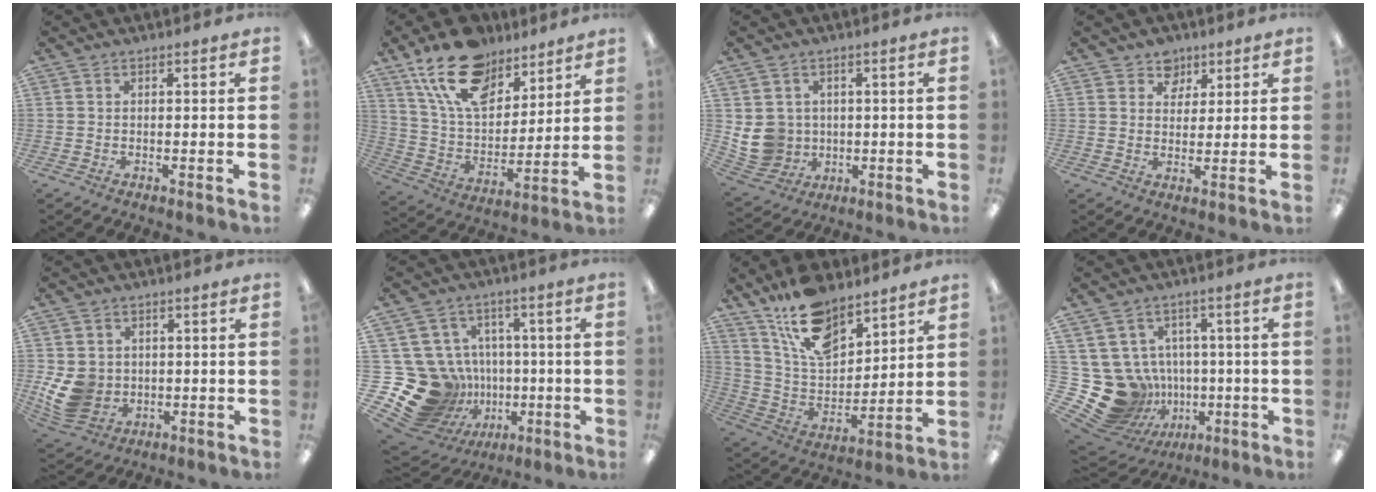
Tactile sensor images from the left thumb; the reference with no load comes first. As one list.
[{"total": 19.1, "force": [13.1, 10.2, 9.4], "torque": [-0.178, -0.061, 0.241]}, {"total": 7.7, "force": [0.5, 7.4, 2.0], "torque": [-0.061, 0.001, 0.021]}, {"total": 5.3, "force": [3.5, 3.9, 0.6], "torque": [-0.006, -0.017, 0.063]}, {"total": 8.9, "force": [-0.2, 7.8, 4.2], "torque": [-0.099, 0.008, 0.002]}, {"total": 23.5, "force": [-2.9, 20.7, 10.6], "torque": [-0.223, 0.002, 0.017]}, {"total": 15.5, "force": [11.5, 7.2, 7.6], "torque": [-0.153, -0.060, 0.213]}, {"total": 16.9, "force": [-1.8, 15.6, 6.4], "torque": [-0.161, -0.013, 0.011]}]